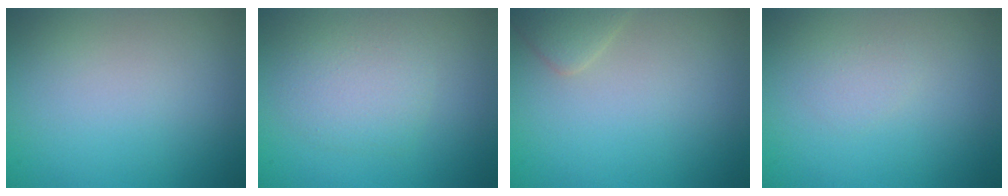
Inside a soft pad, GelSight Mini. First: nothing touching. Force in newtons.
{"total": 2.8, "press": 2.8, "slide": 0.2}
{"total": 1.7, "press": 1.7, "slide": 0.1}
{"total": 0.8, "press": 0.8, "slide": 0.1}